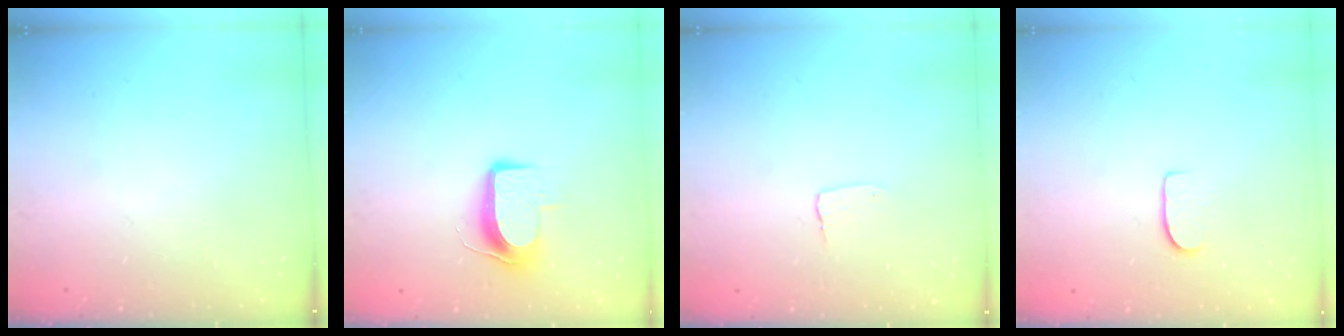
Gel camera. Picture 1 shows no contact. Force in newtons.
{"total": 8.7, "press": 8.6, "slide": 0.7}
{"total": 2.7, "press": 2.7, "slide": 0.2}
{"total": 5.5, "press": 5.5, "slide": 0.5}